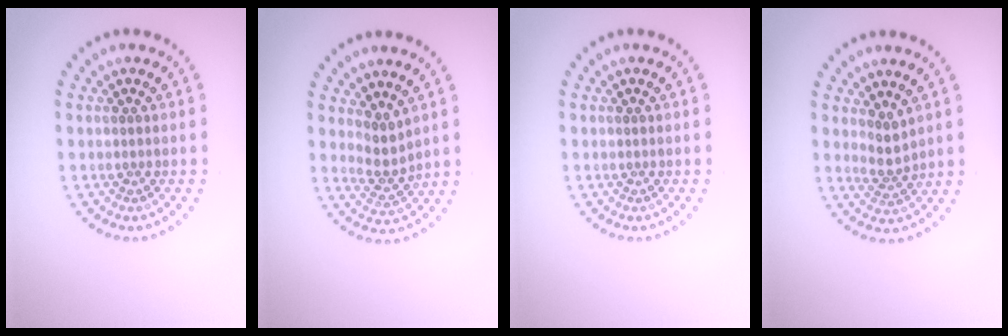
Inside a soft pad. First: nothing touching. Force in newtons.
{"total": 2.2, "press": 1.6, "slide": 1.5}
{"total": 0.0}
{"total": 1.8, "press": 1.3, "slide": 1.2}